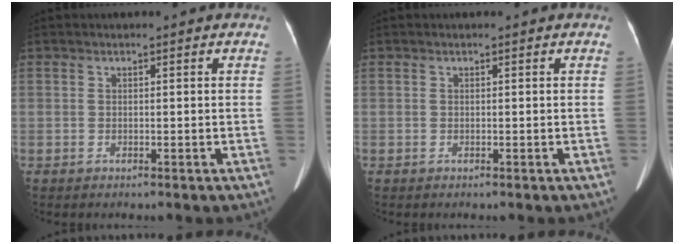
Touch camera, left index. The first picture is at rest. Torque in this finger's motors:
{"motor_torque": [0.12, 0.05, 0.01, 0.01]}